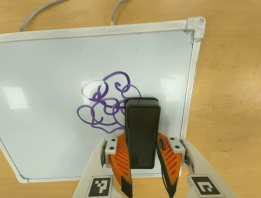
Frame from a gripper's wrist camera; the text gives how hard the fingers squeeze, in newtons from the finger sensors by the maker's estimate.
{"total": 14.2, "left": 15.1, "right": 13.3}